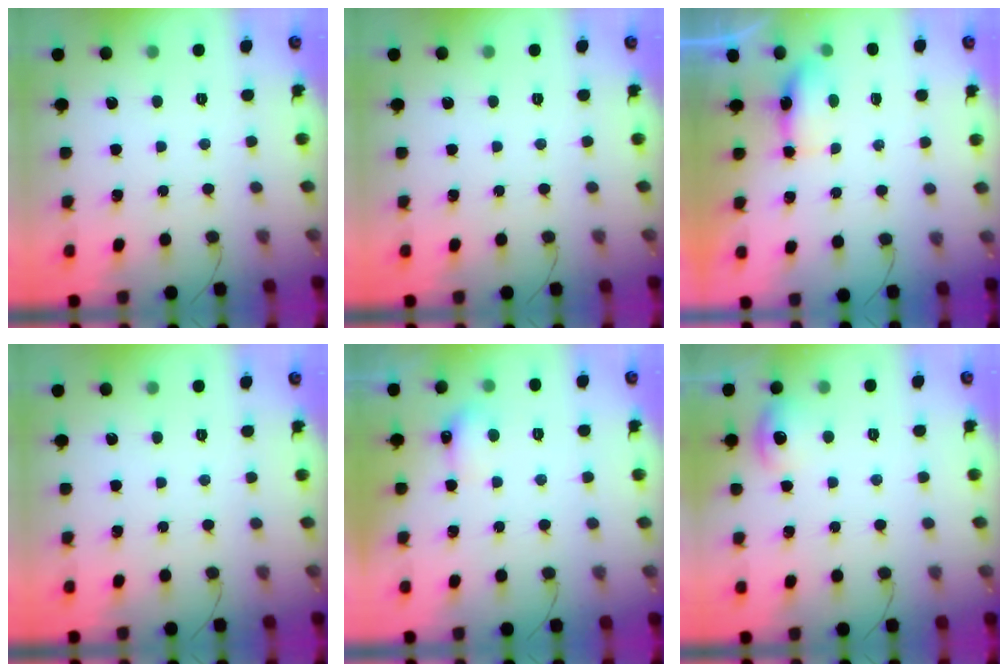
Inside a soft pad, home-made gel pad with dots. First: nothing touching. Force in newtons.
{"total": 0.0}
{"total": 4.4, "press": 4.2, "slide": 1.1}
{"total": 0.0}
{"total": 5.0, "press": 5.0, "slide": 0.9}
{"total": 6.8, "press": 6.6, "slide": 1.7}